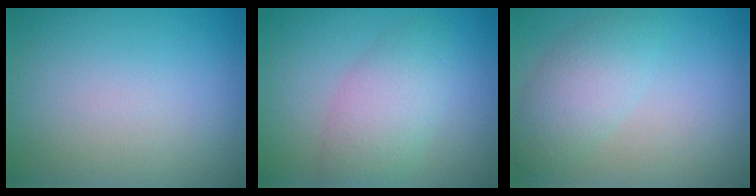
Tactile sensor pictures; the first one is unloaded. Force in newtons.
{"total": 3.9, "press": 3.9, "slide": 0.1}
{"total": 3.4, "press": 3.4, "slide": 0.2}